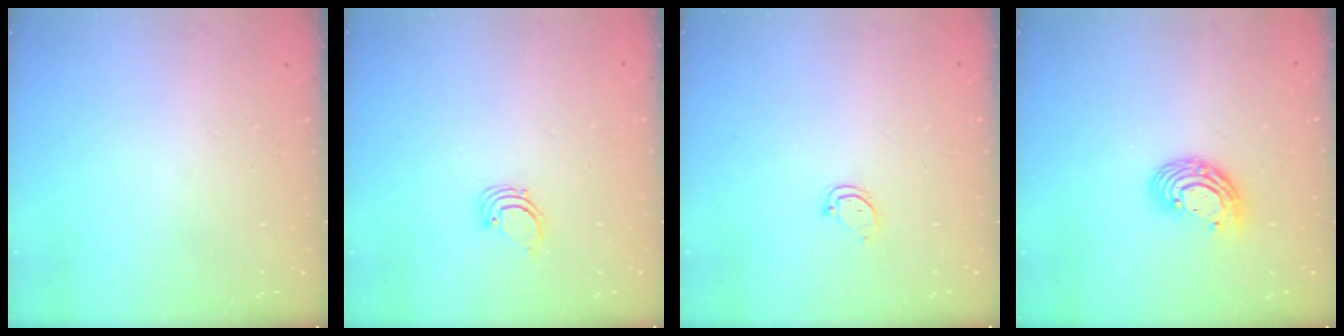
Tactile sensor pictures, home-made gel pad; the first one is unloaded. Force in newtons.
{"total": 2.2, "press": 2.2, "slide": 0.2}
{"total": 3.4, "press": 3.4, "slide": 0.2}
{"total": 9.5, "press": 9.5, "slide": 0.6}